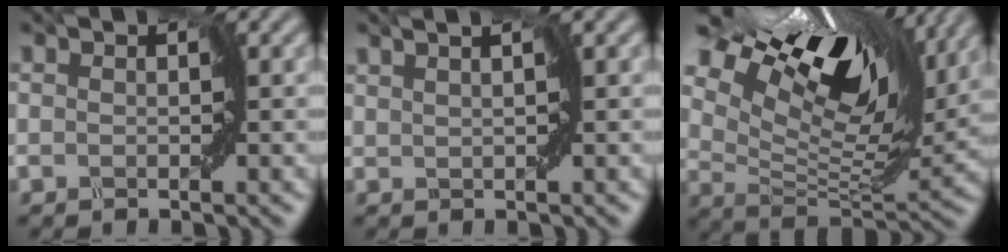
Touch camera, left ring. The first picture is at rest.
{"total": 0.9, "force": [0.5, -0.7, -0.2], "torque": [-0.006, -0.003, 0.019]}
{"total": 14.4, "force": [10.6, 5.0, 8.4], "torque": [-0.167, 0.028, 0.177]}